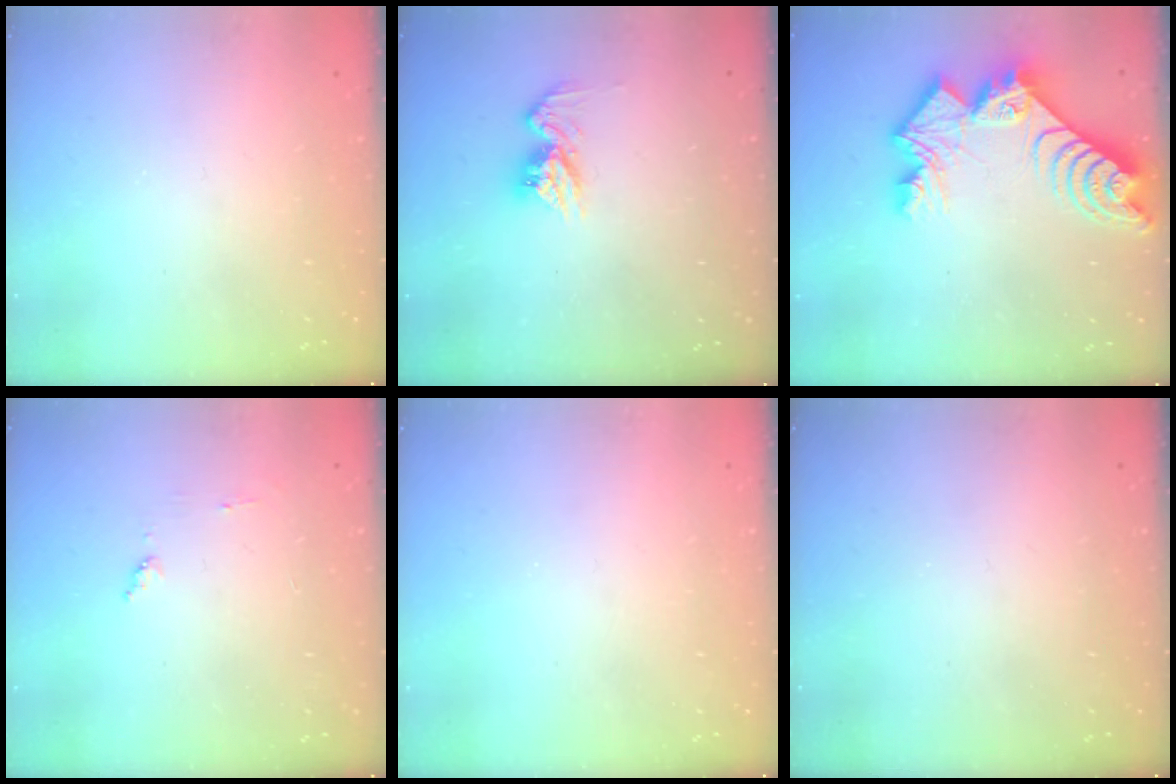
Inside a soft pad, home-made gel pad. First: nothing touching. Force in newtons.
{"total": 10.0, "press": 9.9, "slide": 0.7}
{"total": 14.9, "press": 14.8, "slide": 1.5}
{"total": 4.2, "press": 4.2, "slide": 0.4}
{"total": 0.0}
{"total": 0.0}